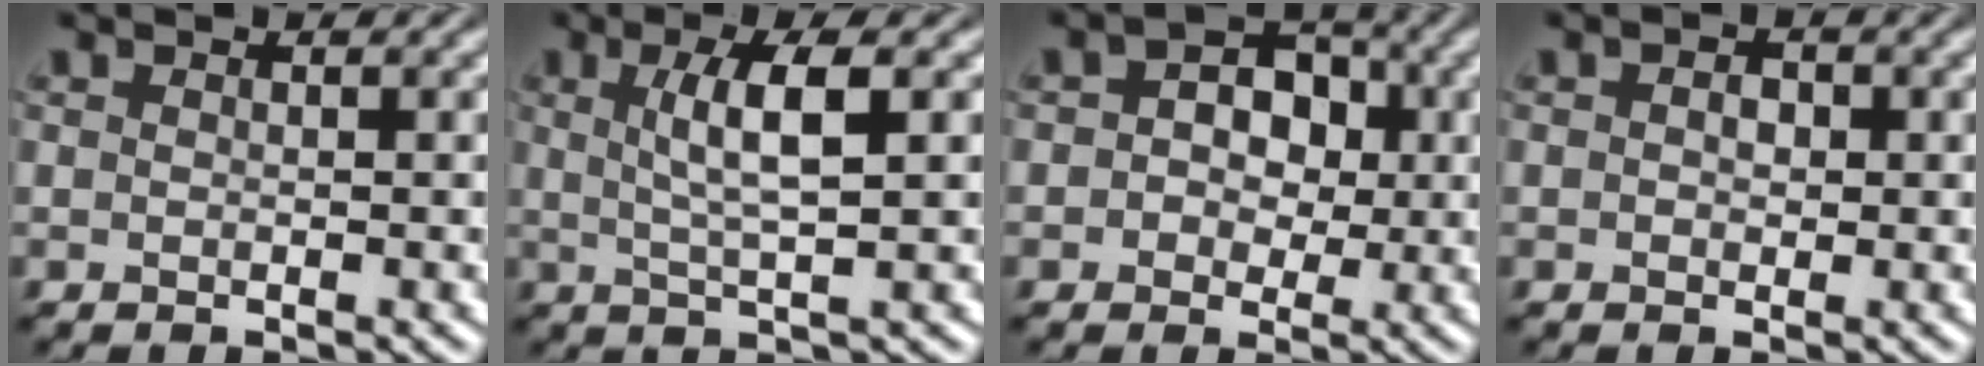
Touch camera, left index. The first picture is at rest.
{"total": 4.3, "force": [1.1, 1.0, 4.1], "torque": [-0.075, 0.001, 0.020]}
{"total": 4.7, "force": [0.4, 3.6, 2.9], "torque": [-0.030, 0.006, -0.015]}
{"total": 1.4, "force": [0.2, 1.1, 0.9], "torque": [-0.011, 0.000, -0.001]}